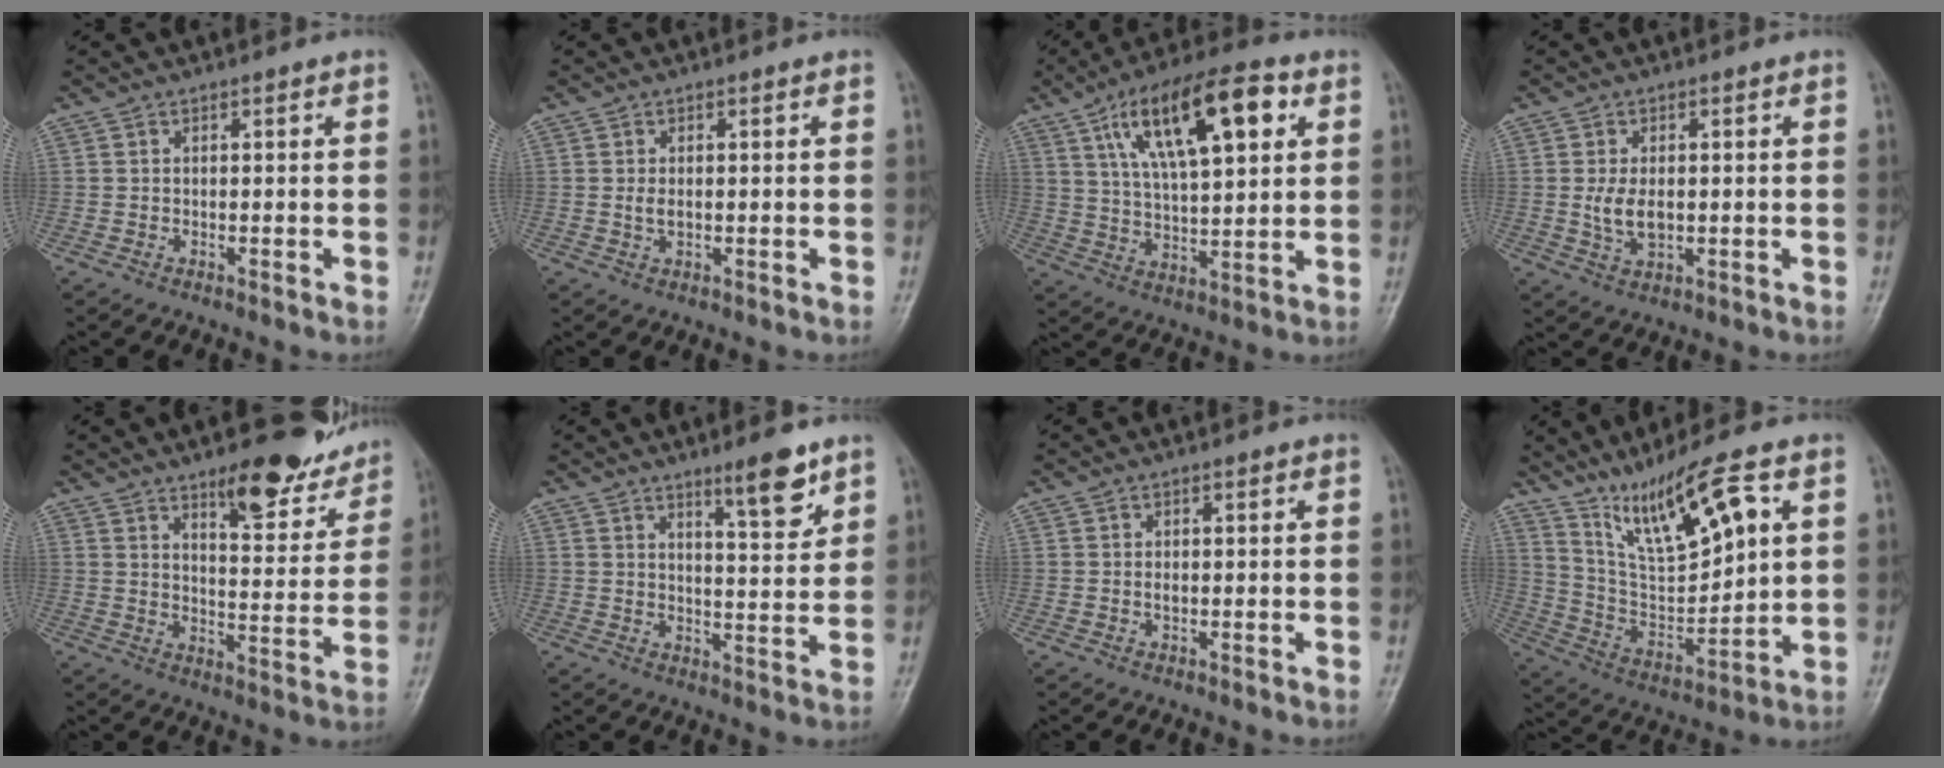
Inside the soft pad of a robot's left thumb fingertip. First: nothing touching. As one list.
[{"total": 1.7, "force": [0.1, 1.0, 1.4], "torque": [-0.028, -0.002, 0.002]}, {"total": 18.8, "force": [7.7, 7.1, 15.7], "torque": [-0.238, -0.006, 0.128]}, {"total": 5.0, "force": [0.0, 2.9, 4.1], "torque": [-0.079, -0.006, 0.005]}, {"total": 13.2, "force": [9.6, 4.6, 7.8], "torque": [-0.064, -0.064, 0.141]}, {"total": 7.3, "force": [5.1, 1.5, 5.0], "torque": [-0.064, -0.039, 0.077]}, {"total": 1.0, "force": [0.0, 0.6, 0.8], "torque": [-0.012, 0.000, 0.001]}, {"total": 16.6, "force": [8.3, 4.7, 13.6], "torque": [-0.226, -0.029, 0.169]}]